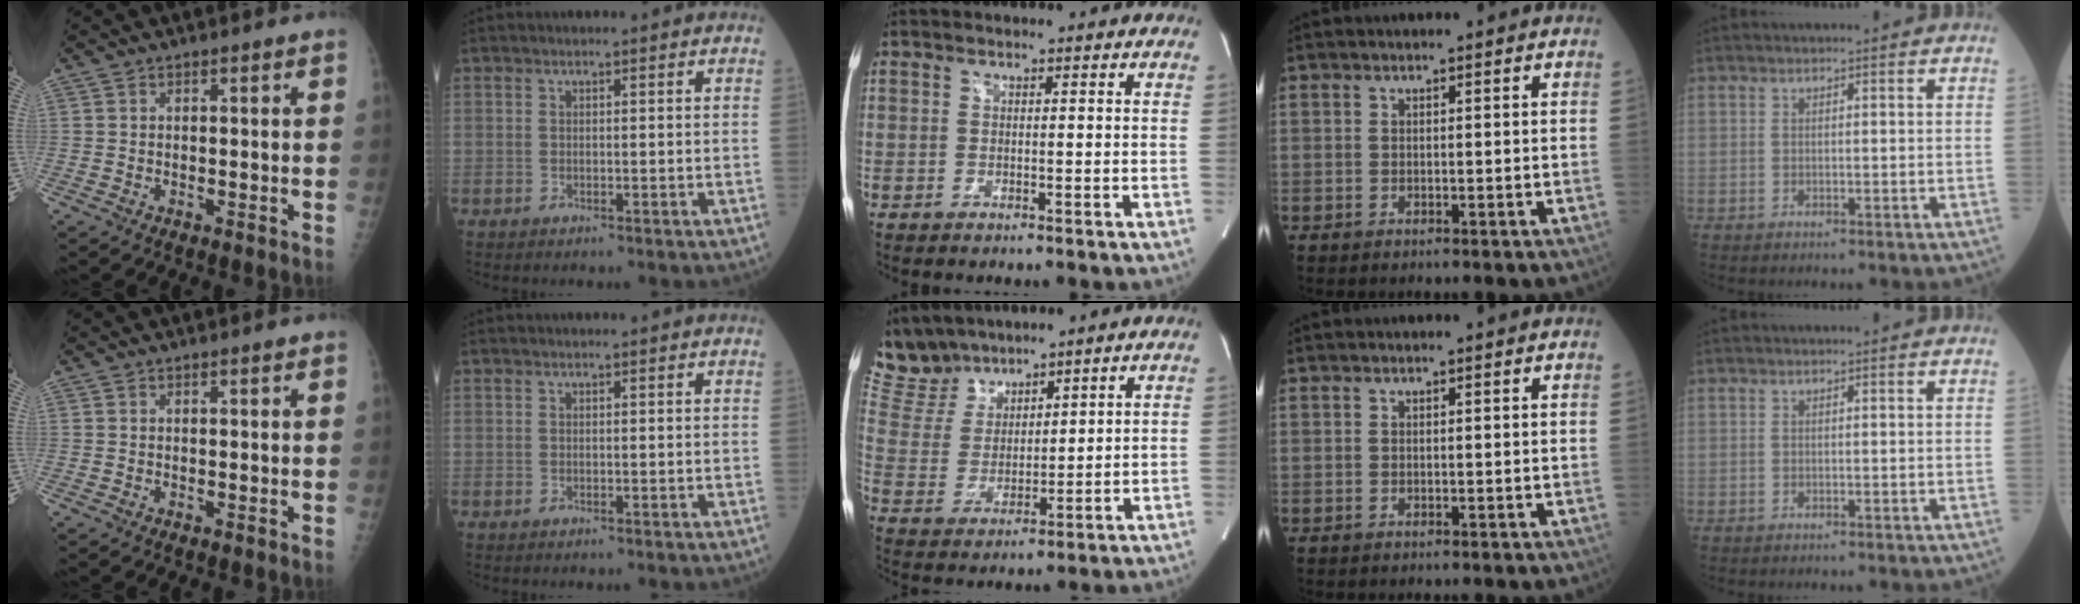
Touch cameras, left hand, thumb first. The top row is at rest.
{"middle": {"total": 8.9, "force": [8.2, 3.2, 1.1], "torque": [-0.038, 0.014, 0.179]}}